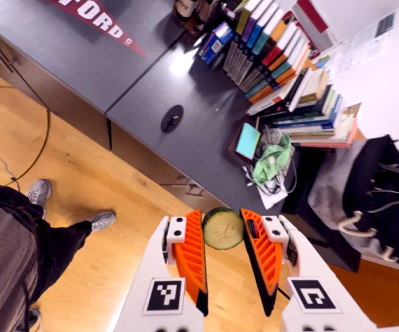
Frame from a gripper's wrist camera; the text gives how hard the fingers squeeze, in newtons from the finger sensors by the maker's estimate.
{"total": 6.5, "left": 5.8, "right": 7.3}